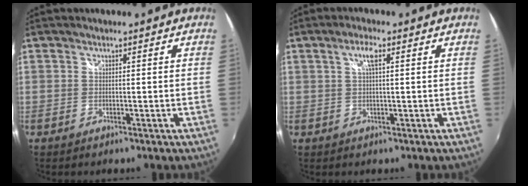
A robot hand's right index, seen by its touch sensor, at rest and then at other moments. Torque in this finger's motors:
{"motor_torque": [0.31, -0.07, 0.20, 0.06]}